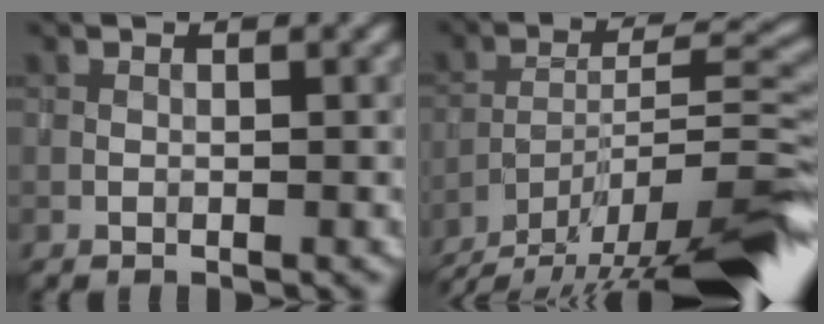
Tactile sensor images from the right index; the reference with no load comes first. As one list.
[{"total": 14.2, "force": [-11.4, 2.8, 8.0], "torque": [-0.130, 0.002, -0.177]}]